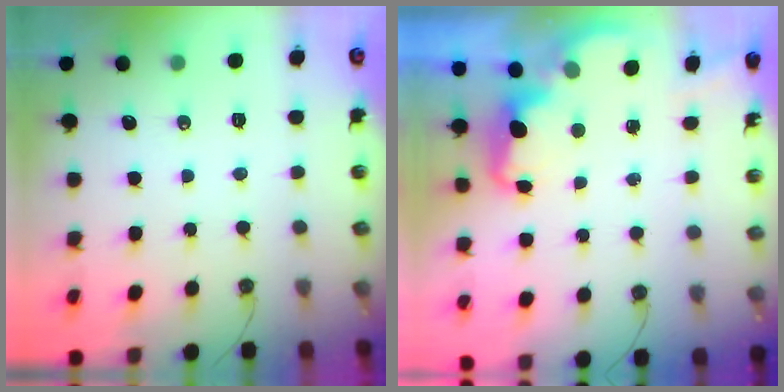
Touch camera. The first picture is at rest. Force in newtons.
{"total": 2.5, "press": 2.4, "slide": 0.5}